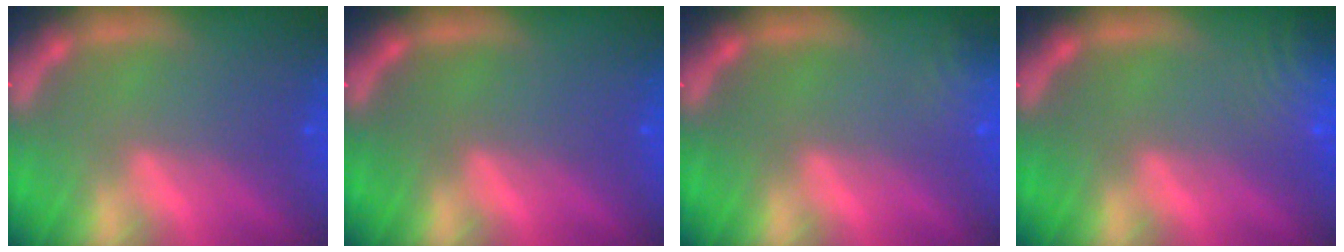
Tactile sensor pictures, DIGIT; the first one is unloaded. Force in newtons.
{"total": 0.0}
{"total": 3.0}
{"total": 6.1}